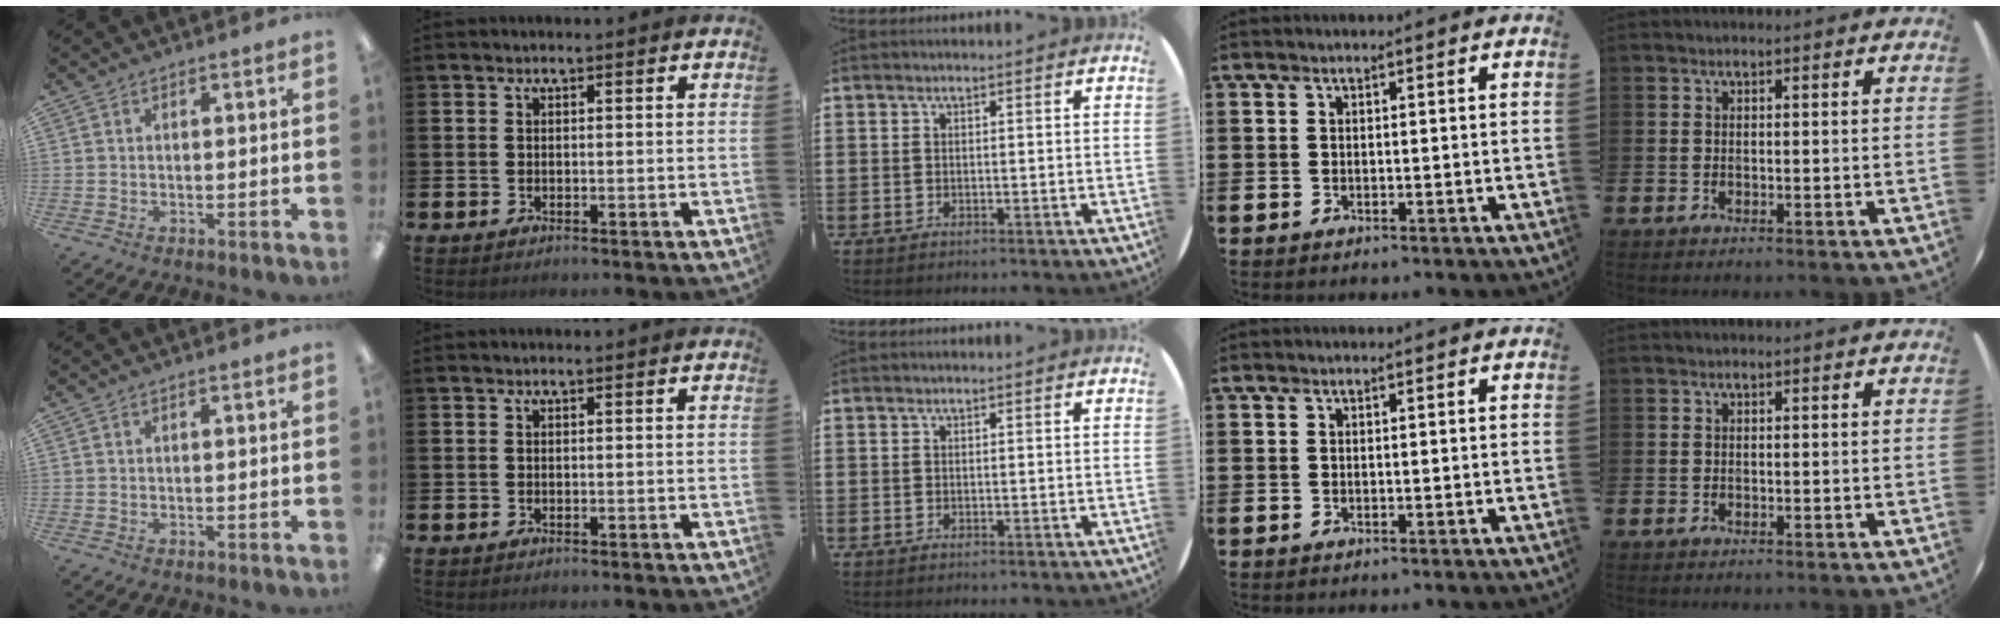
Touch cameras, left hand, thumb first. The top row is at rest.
{}